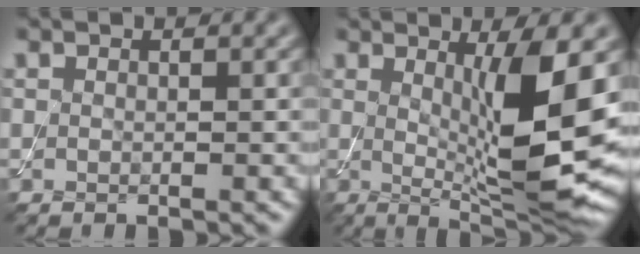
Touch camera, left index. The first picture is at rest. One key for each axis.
{"total": 9.2, "fx": 0.9, "fy": 1.9, "fz": 9.0, "tx": -0.137, "ty": -0.020, "tz": 0.024}